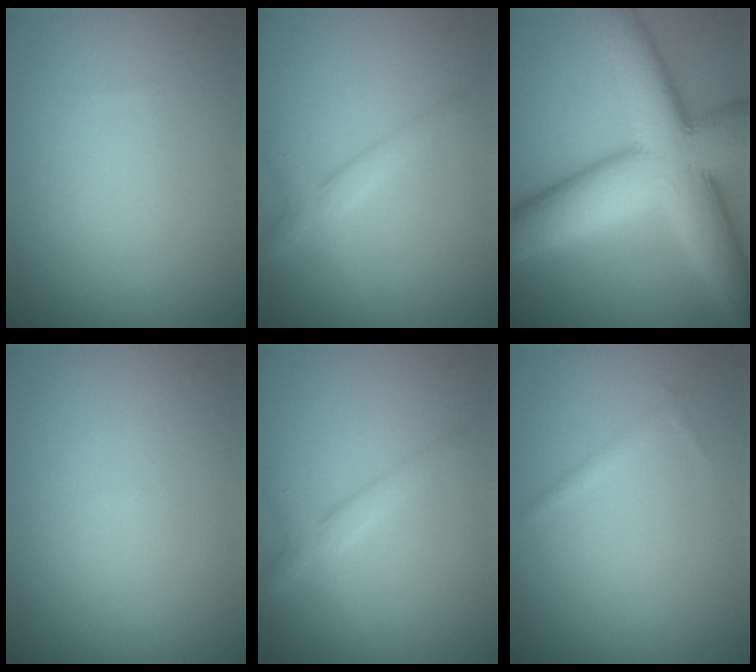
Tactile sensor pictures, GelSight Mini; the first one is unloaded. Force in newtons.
{"total": 2.3, "press": 2.3, "slide": 0.1}
{"total": 12.7, "press": 12.7, "slide": 0.2}
{"total": 0.0}
{"total": 2.3, "press": 2.3, "slide": 0.1}
{"total": 0.5, "press": 0.5, "slide": 0.0}